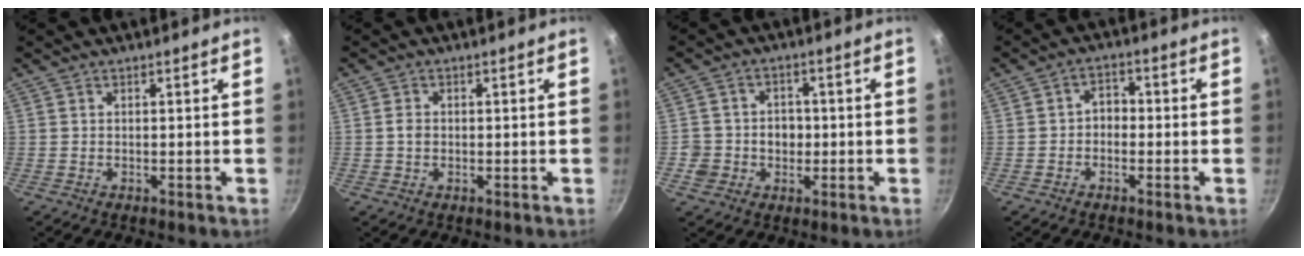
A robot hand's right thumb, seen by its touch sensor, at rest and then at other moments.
{"total": 1.8, "force": [-0.1, 1.4, 1.0], "torque": [-0.015, 0.006, -0.003]}
{"total": 6.0, "force": [-1.0, 5.5, 2.2], "torque": [-0.002, 0.017, -0.017]}
{"total": 3.2, "force": [-0.8, 2.4, 1.9], "torque": [-0.014, 0.017, -0.021]}